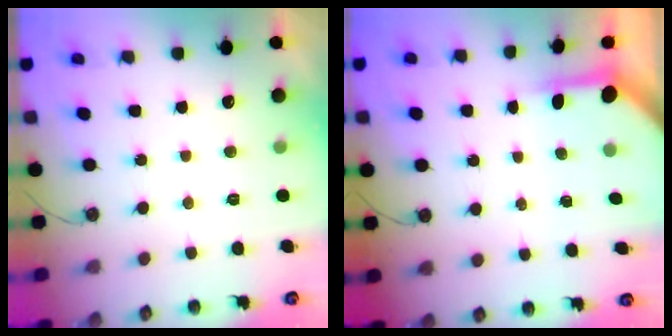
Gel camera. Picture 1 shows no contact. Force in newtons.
{"total": 3.8, "press": 3.8, "slide": 0.4}